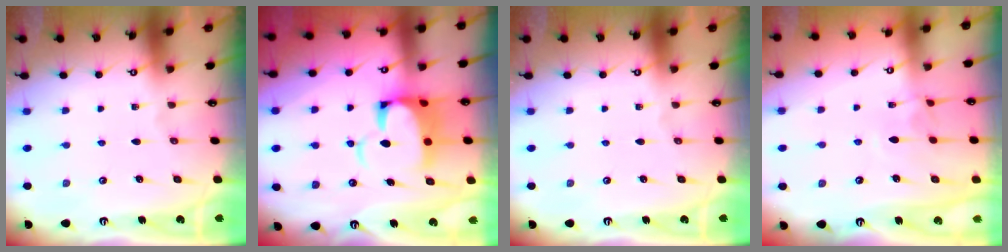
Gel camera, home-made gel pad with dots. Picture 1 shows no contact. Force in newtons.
{"total": 5.7, "press": 5.5, "slide": 1.4}
{"total": 0.0}
{"total": 3.0, "press": 3.0, "slide": 0.4}